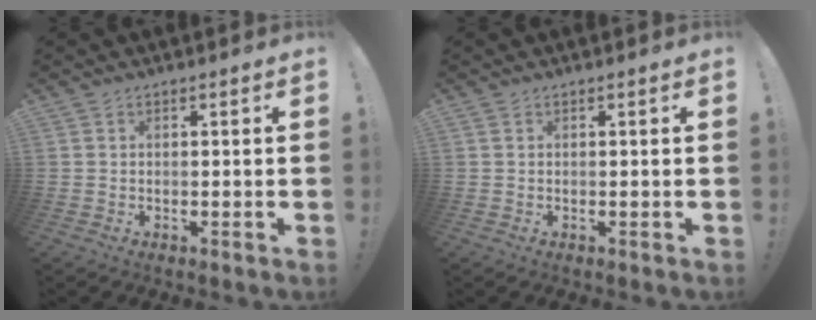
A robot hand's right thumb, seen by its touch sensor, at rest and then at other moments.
{"total": 0.0}